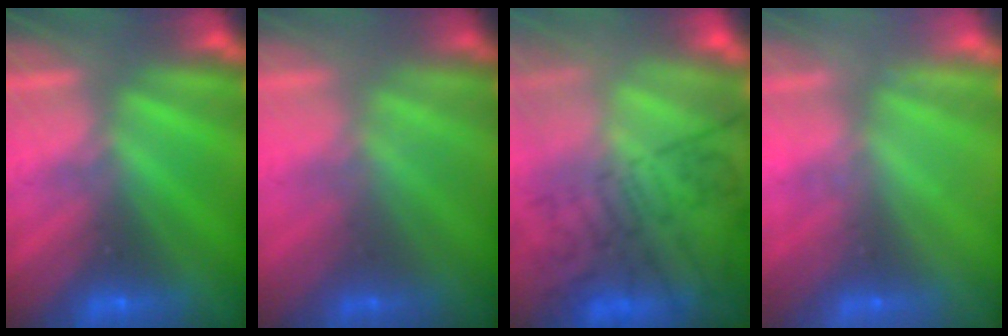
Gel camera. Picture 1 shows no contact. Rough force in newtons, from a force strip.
{"total": 1.1}
{"total": 8.9}
{"total": 2.1}